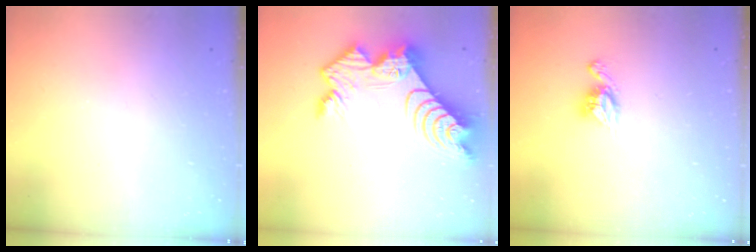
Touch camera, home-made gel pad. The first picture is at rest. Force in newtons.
{"total": 13.4, "press": 13.4, "slide": 1.2}
{"total": 6.7, "press": 6.7, "slide": 0.4}